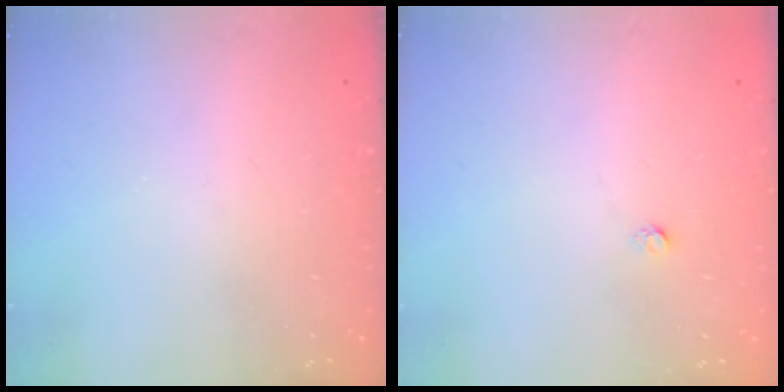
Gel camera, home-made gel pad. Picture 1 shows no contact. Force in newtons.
{"total": 1.6, "press": 1.5, "slide": 0.1}